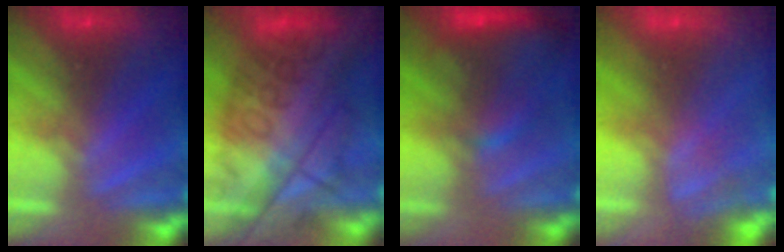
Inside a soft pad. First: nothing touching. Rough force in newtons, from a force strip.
{"total": 9.7}
{"total": 8.9}
{"total": 3.8}